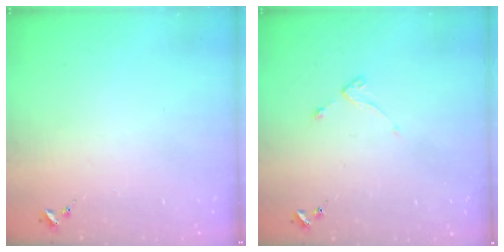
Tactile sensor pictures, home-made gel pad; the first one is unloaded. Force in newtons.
{"total": 2.2, "press": 2.1, "slide": 0.4}